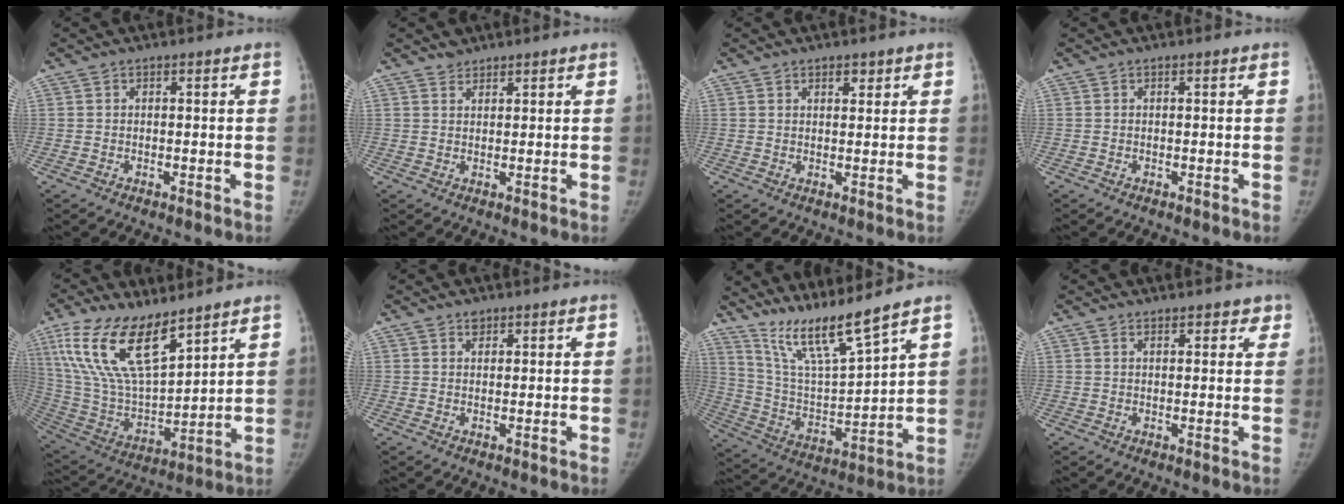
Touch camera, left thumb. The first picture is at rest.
{"total": 1.7, "force": [1.5, 0.9, 0.0], "torque": [0.013, -0.010, 0.021]}
{"total": 1.9, "force": [1.3, 1.1, 0.8], "torque": [0.004, -0.007, 0.016]}
{"total": 0.0}
{"total": 19.8, "force": [12.0, 8.0, 13.6], "torque": [-0.251, -0.053, 0.241]}
{"total": 1.1, "force": [0.8, 0.8, 0.2], "torque": [0.007, -0.006, 0.011]}
{"total": 13.2, "force": [11.3, 0.0, 7.0], "torque": [-0.123, -0.073, 0.223]}
{"total": 3.0, "force": [2.3, 1.5, 1.2], "torque": [0.019, -0.007, 0.023]}